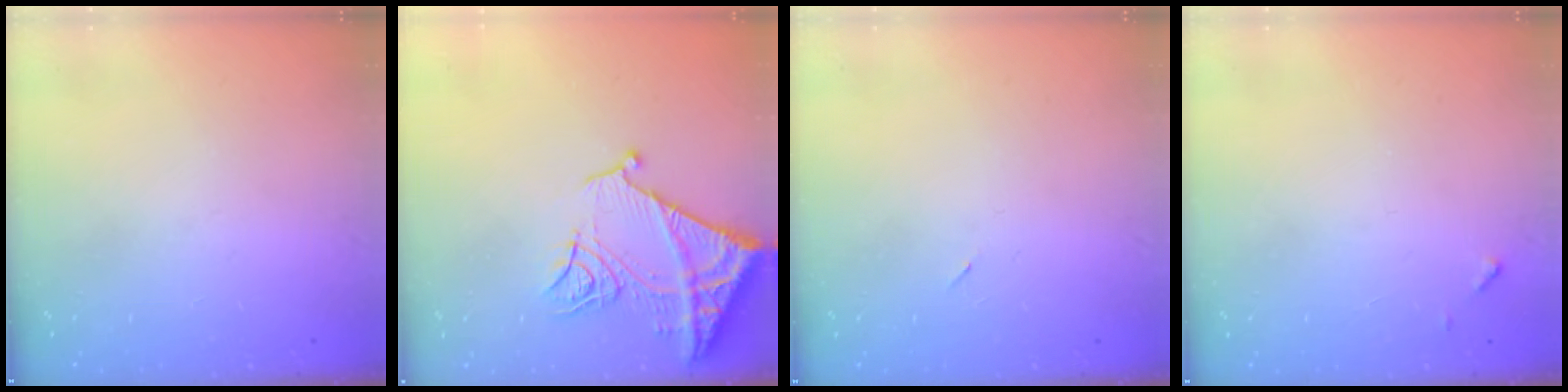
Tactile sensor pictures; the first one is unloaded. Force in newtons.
{"total": 15.7, "press": 15.6, "slide": 1.7}
{"total": 2.2, "press": 1.9, "slide": 1.2}
{"total": 4.6, "press": 4.6, "slide": 0.3}